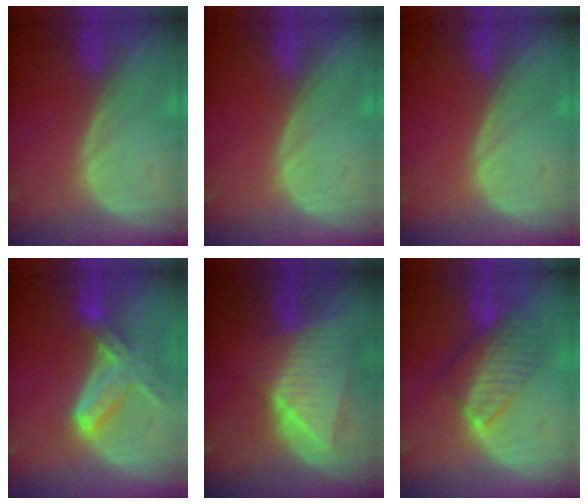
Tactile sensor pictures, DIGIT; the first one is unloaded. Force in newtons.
{"total": 0.0}
{"total": 0.0}
{"total": 7.4, "press": 6.7, "slide": 3.2}
{"total": 9.1, "press": 8.0, "slide": 4.4}
{"total": 7.7, "press": 7.2, "slide": 2.8}